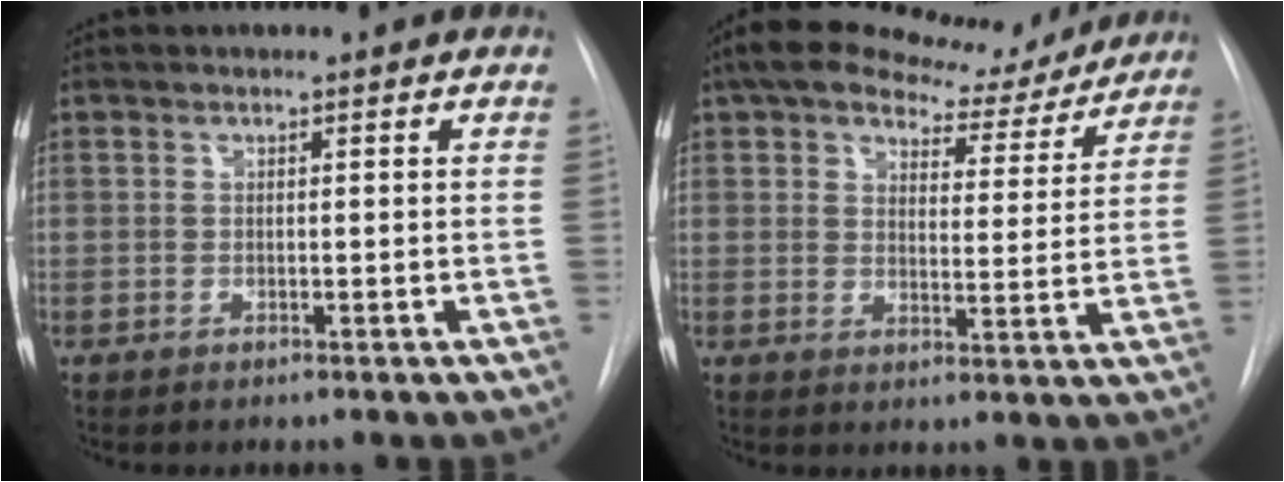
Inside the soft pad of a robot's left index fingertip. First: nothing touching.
{"total": 12.4, "force": [10.8, 4.2, 4.5], "torque": [-0.053, 0.007, 0.140]}